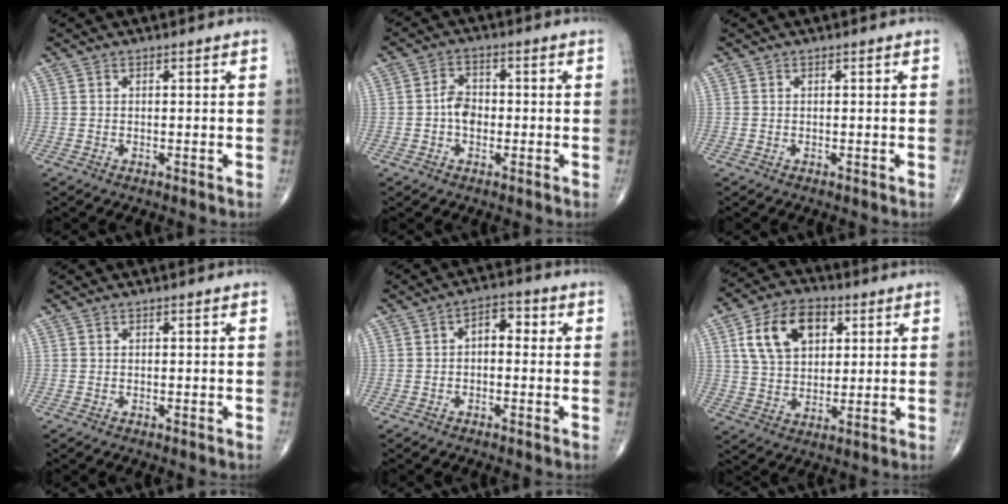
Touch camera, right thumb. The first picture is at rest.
{"total": 4.3, "force": [-0.7, 3.1, 2.9], "torque": [-0.040, 0.015, -0.020]}
{"total": 0.0}
{"total": 0.0}
{"total": 4.7, "force": [0.4, 2.8, 3.8], "torque": [-0.037, 0.017, -0.005]}
{"total": 13.4, "force": [4.8, 8.8, 9.0], "torque": [-0.134, -0.001, 0.085]}